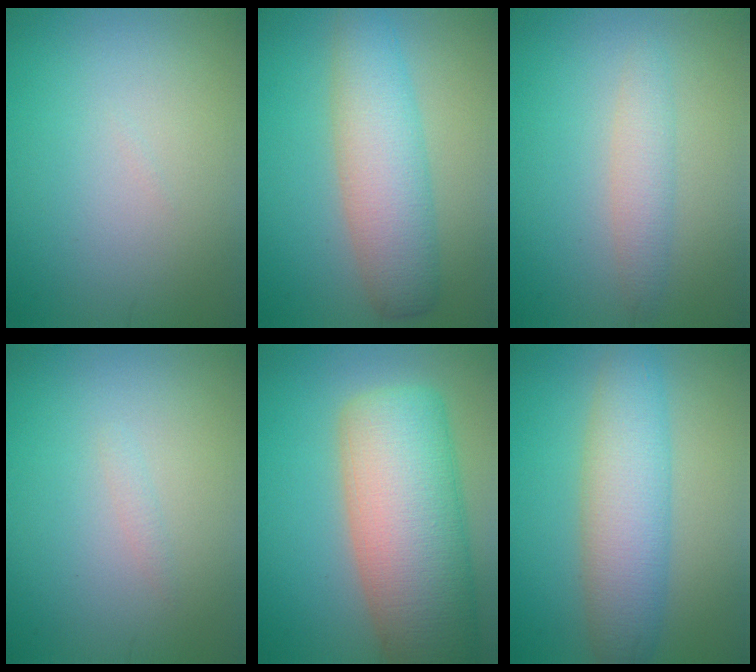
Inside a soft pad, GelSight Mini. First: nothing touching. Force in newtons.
{"total": 6.1, "press": 6.1, "slide": 0.4}
{"total": 2.2, "press": 2.2, "slide": 0.0}
{"total": 0.6, "press": 0.6, "slide": 0.0}
{"total": 12.7, "press": 12.7, "slide": 1.0}
{"total": 6.2, "press": 6.2, "slide": 0.0}